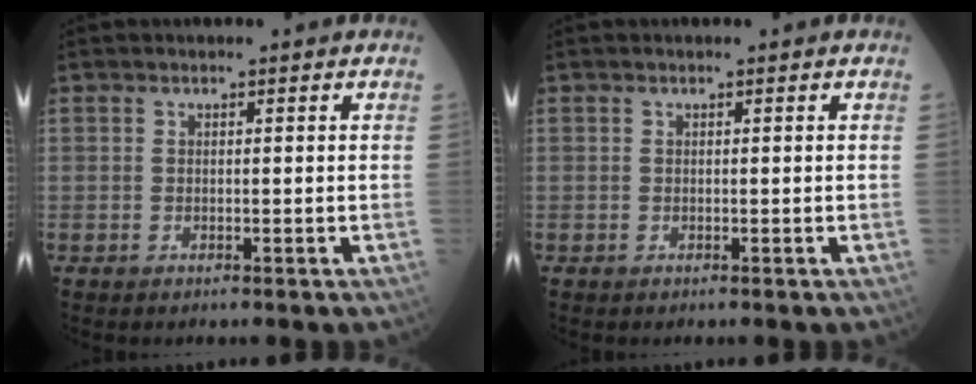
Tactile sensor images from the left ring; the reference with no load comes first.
{"total": 0.0}